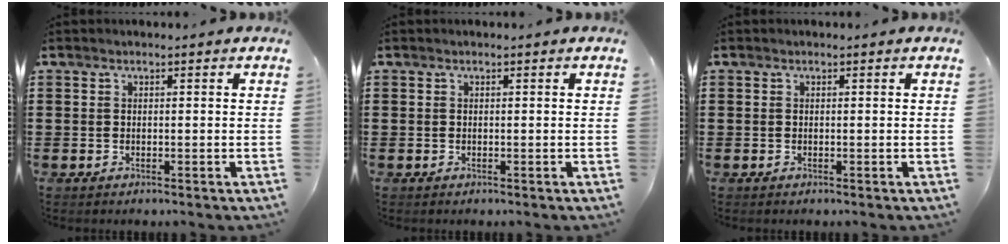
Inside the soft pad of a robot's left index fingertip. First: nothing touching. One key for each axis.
{"total": 0.0}
{"total": 0.0}